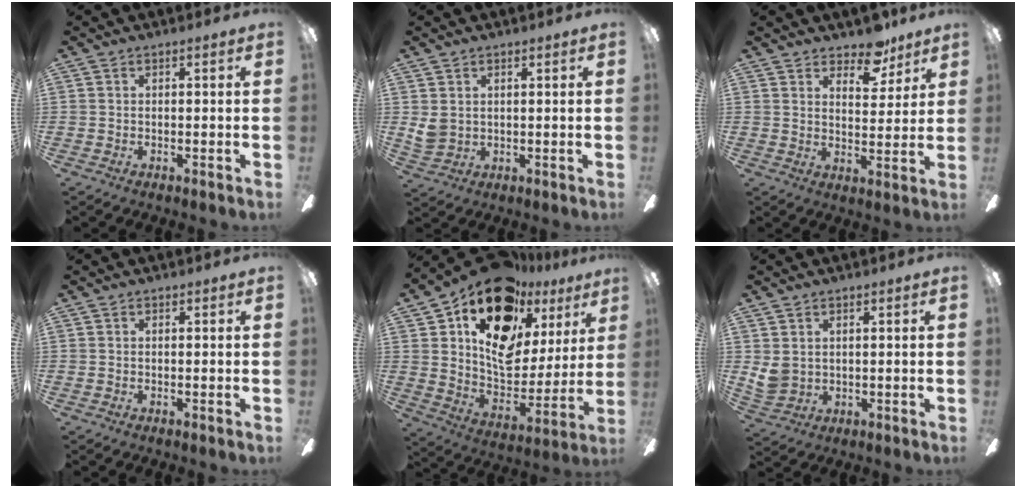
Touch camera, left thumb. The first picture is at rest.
{"total": 4.0, "force": [2.1, 3.1, 1.6], "torque": [-0.027, -0.002, 0.041]}
{"total": 8.3, "force": [6.7, 3.9, 2.8], "torque": [-0.029, -0.039, 0.118]}
{"total": 0.0}
{"total": 20.5, "force": [13.1, 11.3, 11.1], "torque": [-0.183, -0.085, 0.233]}
{"total": 4.6, "force": [2.3, 3.6, 1.7], "torque": [-0.031, -0.004, 0.047]}